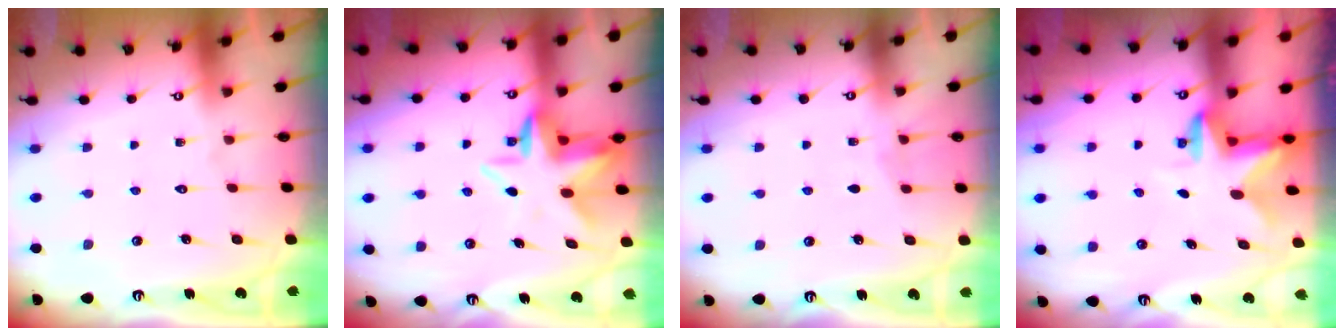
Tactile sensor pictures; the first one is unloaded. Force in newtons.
{"total": 7.1, "press": 6.9, "slide": 1.4}
{"total": 2.1, "press": 2.1, "slide": 0.3}
{"total": 2.7, "press": 2.7, "slide": 0.5}